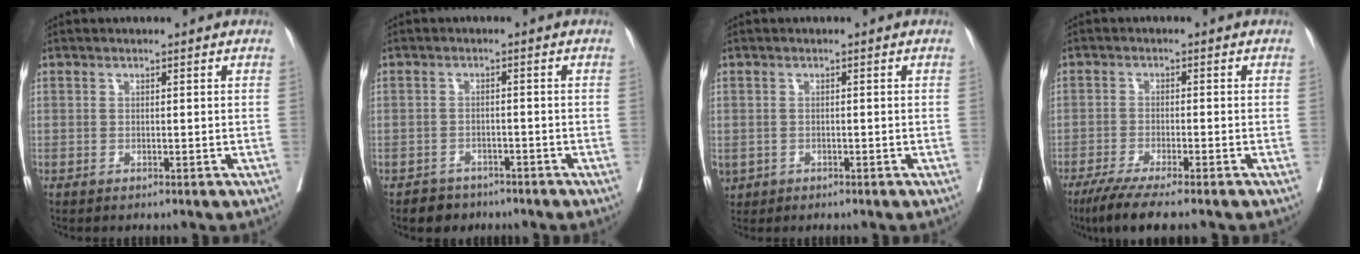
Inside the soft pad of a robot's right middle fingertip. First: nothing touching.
{"total": 3.3, "force": [-2.6, 2.0, 0.1], "torque": [-0.015, 0.005, -0.039]}
{"total": 2.6, "force": [-1.1, 2.0, 1.1], "torque": [-0.032, -0.003, -0.012]}
{"total": 7.8, "force": [-6.1, 0.0, 4.8], "torque": [-0.077, -0.021, -0.099]}